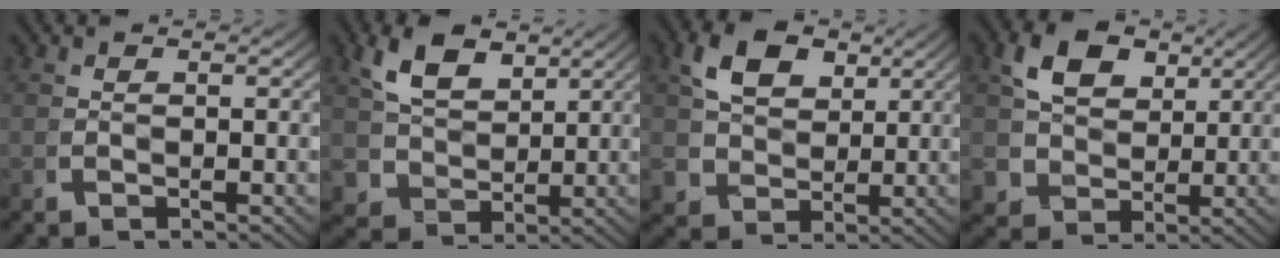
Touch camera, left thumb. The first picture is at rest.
{"total": 4.7, "force": [2.1, 3.7, 2.1], "torque": [-0.066, -0.025, 0.054]}
{"total": 4.5, "force": [1.9, 3.7, 1.8], "torque": [-0.043, -0.014, 0.041]}
{"total": 5.7, "force": [1.8, 4.9, 2.3], "torque": [-0.060, -0.022, 0.038]}